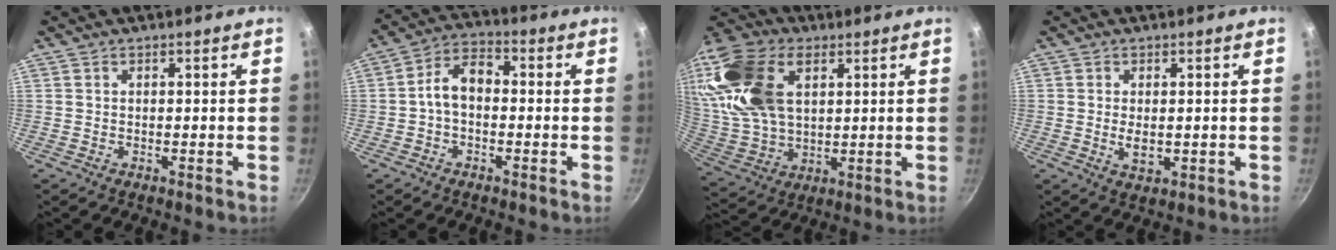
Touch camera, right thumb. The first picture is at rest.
{"total": 7.1, "force": [-0.7, 4.6, 5.4], "torque": [-0.084, 0.032, -0.026]}
{"total": 23.9, "force": [8.1, 14.8, 16.9], "torque": [-0.352, -0.003, 0.156]}
{"total": 3.3, "force": [-0.1, 1.9, 2.8], "torque": [-0.051, -0.007, 0.004]}